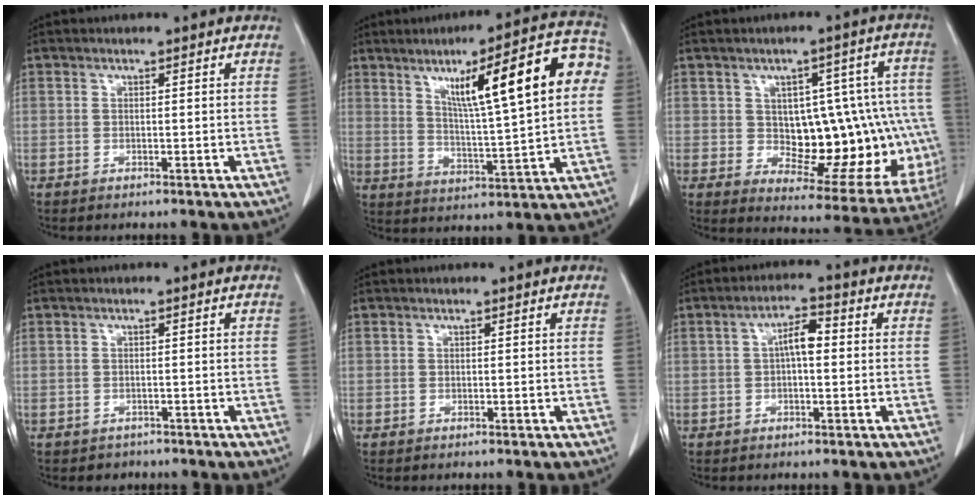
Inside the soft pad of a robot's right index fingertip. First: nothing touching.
{"total": 17.8, "force": [5.3, 1.9, 16.8], "torque": [-0.235, 0.029, 0.074]}
{"total": 18.1, "force": [-0.9, 8.3, 16.0], "torque": [-0.161, 0.032, 0.014]}
{"total": 1.7, "force": [-1.2, 1.2, -0.1], "torque": [-0.008, 0.003, -0.018]}
{"total": 0.0}
{"total": 3.5, "force": [0.1, 1.2, 3.3], "torque": [-0.056, 0.012, -0.001]}